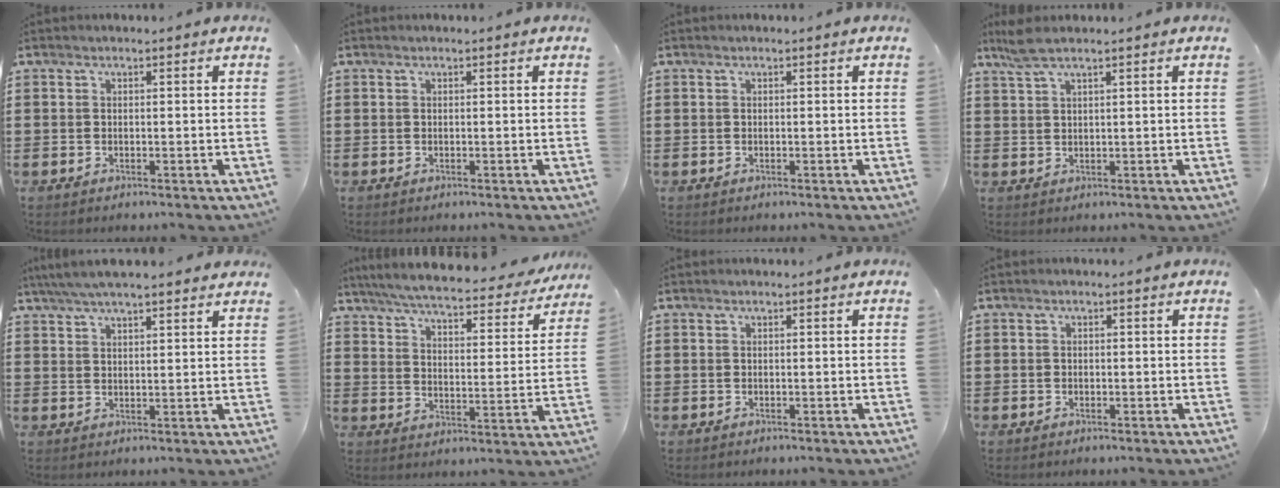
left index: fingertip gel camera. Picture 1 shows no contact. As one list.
[{"total": 0.0}, {"total": 0.0}, {"total": 3.2, "force": [2.1, 0.5, 2.3], "torque": [-0.050, 0.003, 0.039]}, {"total": 4.9, "force": [4.4, 0.4, 2.2], "torque": [-0.053, -0.006, 0.080]}, {"total": 5.9, "force": [5.5, 0.2, 2.0], "torque": [-0.068, -0.038, 0.091]}, {"total": 0.0}, {"total": 0.6, "force": [-0.2, 0.6, 0.0], "torque": [-0.003, 0.003, -0.004]}]